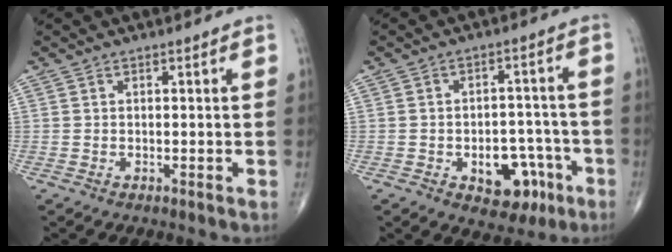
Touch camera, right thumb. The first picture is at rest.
{"total": 10.0, "force": [-4.3, 6.3, 6.4], "torque": [-0.048, 0.038, -0.050]}